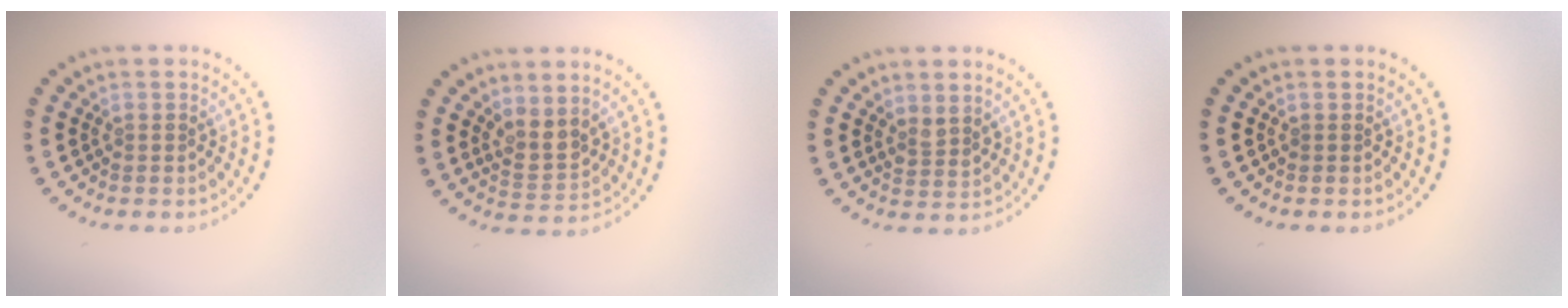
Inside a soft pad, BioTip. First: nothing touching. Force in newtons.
{"total": 2.3, "press": 1.9, "slide": 1.3}
{"total": 1.4, "press": 1.1, "slide": 0.8}
{"total": 0.0}